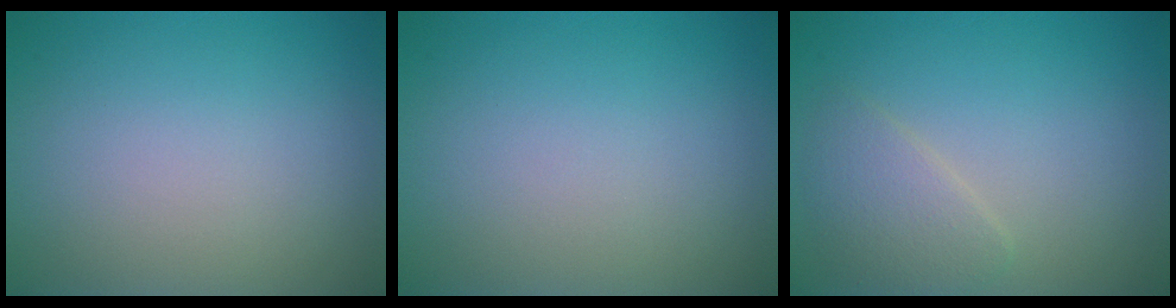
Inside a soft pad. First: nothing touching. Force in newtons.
{"total": 0.0}
{"total": 2.4, "press": 2.4, "slide": 0.1}